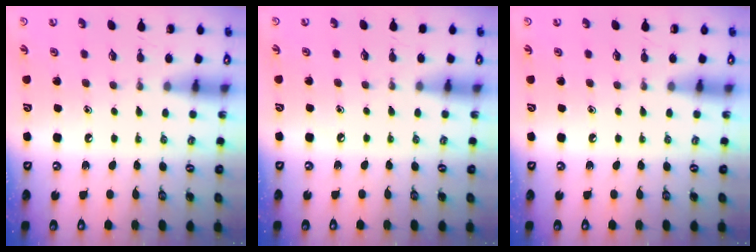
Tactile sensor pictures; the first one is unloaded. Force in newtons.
{"total": 2.5, "press": 2.5, "slide": 0.4}
{"total": 0.0}